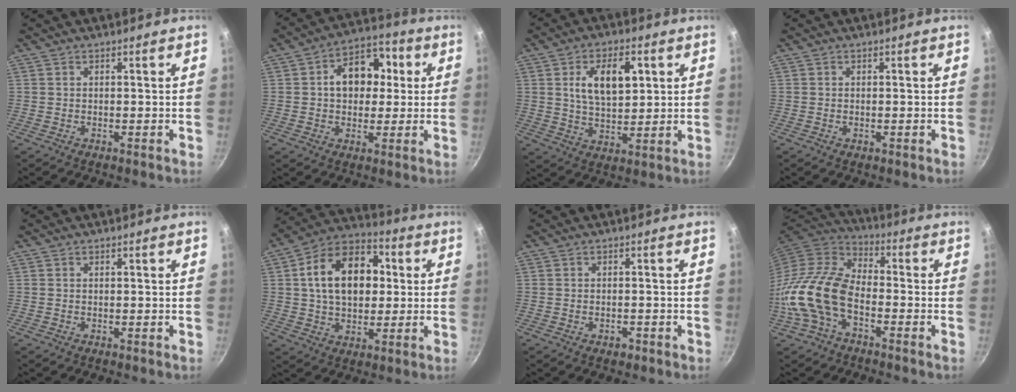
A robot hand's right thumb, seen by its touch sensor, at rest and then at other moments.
{"total": 12.1, "force": [1.8, 9.0, 7.9], "torque": [-0.071, 0.020, 0.011]}
{"total": 11.2, "force": [3.1, 6.2, 8.8], "torque": [-0.128, -0.010, 0.052]}
{"total": 0.6, "force": [-0.1, 0.3, 0.4], "torque": [-0.006, 0.001, -0.003]}
{"total": 0.0}
{"total": 17.8, "force": [2.7, 12.2, 12.7], "torque": [-0.172, 0.024, 0.030]}
{"total": 1.8, "force": [-1.0, 1.1, 1.0], "torque": [-0.014, 0.006, -0.012]}
{"total": 15.3, "force": [-4.8, 8.9, 11.5], "torque": [-0.211, 0.045, -0.109]}